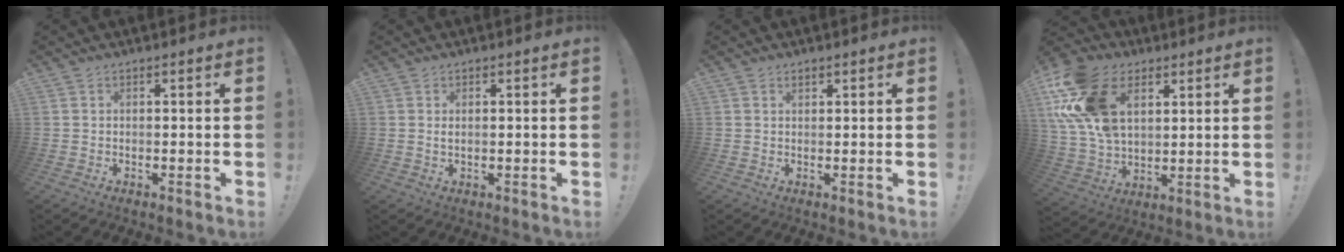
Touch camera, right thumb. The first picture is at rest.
{"total": 0.9, "force": [0.4, 0.3, 0.8], "torque": [-0.010, -0.002, 0.005]}
{"total": 1.1, "force": [0.8, 0.7, 0.3], "torque": [0.000, -0.001, 0.015]}
{"total": 22.4, "force": [8.5, 15.1, 14.3], "torque": [-0.282, -0.026, 0.160]}